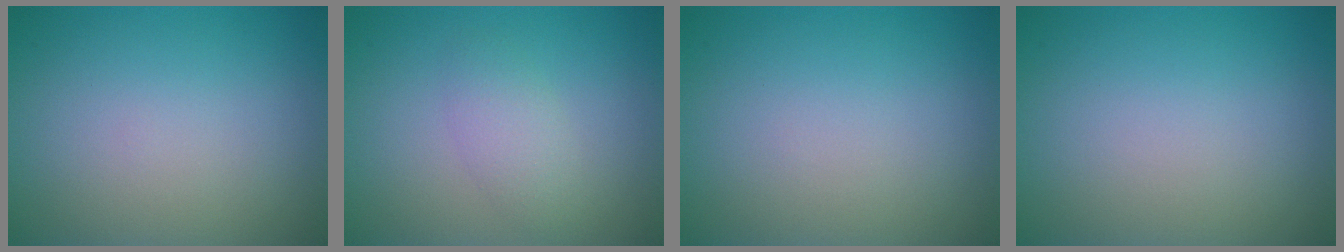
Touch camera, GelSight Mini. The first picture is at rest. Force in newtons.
{"total": 2.1, "press": 2.1, "slide": 0.1}
{"total": 0.0}
{"total": 0.0}